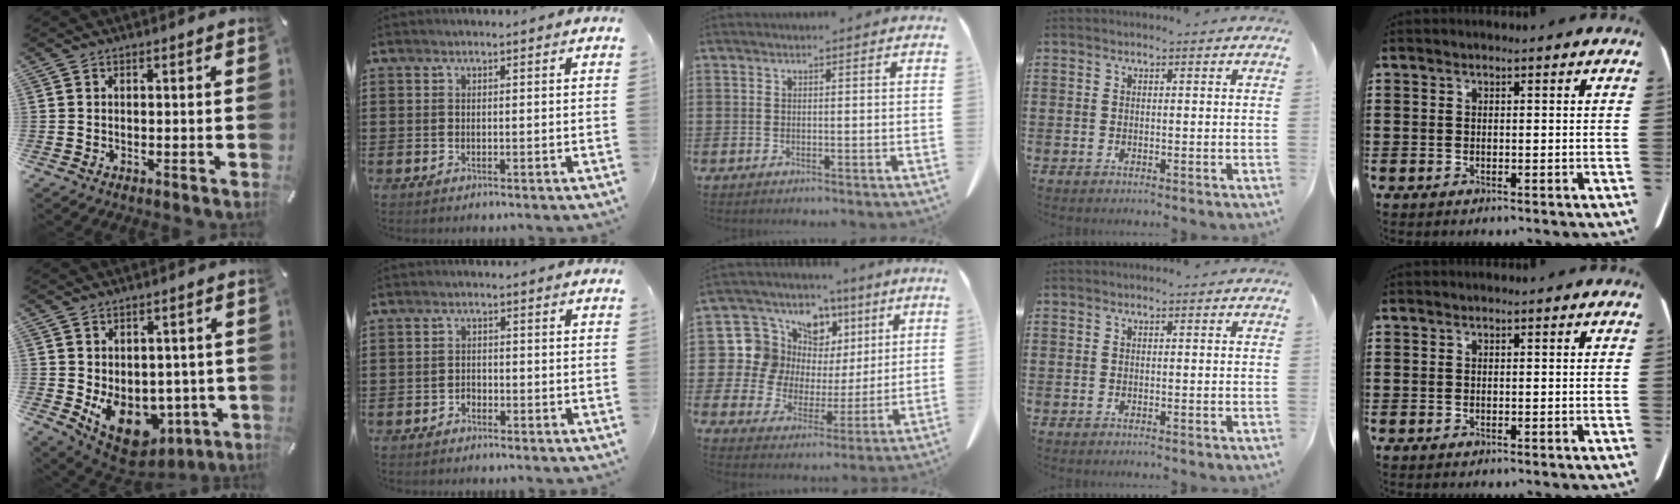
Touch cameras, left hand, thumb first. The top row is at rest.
{"thumb": {"total": 11.2, "force": [-3.0, 9.1, 5.8], "torque": [-0.071, -0.007, -0.042]}, "index": {"total": 1.3, "force": [-1.1, 0.6, 0.1], "torque": [-0.009, 0.001, -0.025]}, "middle": {"total": 9.3, "force": [4.0, 8.2, 1.9], "torque": [-0.090, -0.024, 0.079]}}